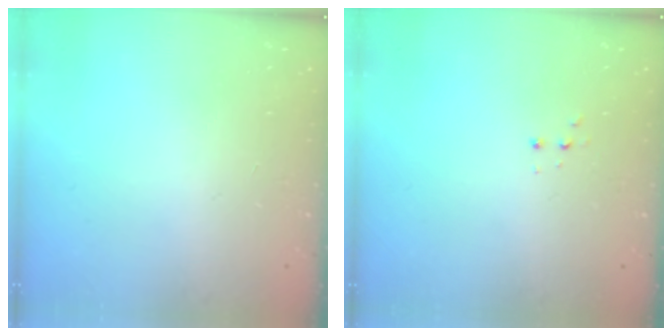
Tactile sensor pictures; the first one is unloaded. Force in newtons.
{"total": 2.8, "press": 2.7, "slide": 0.5}